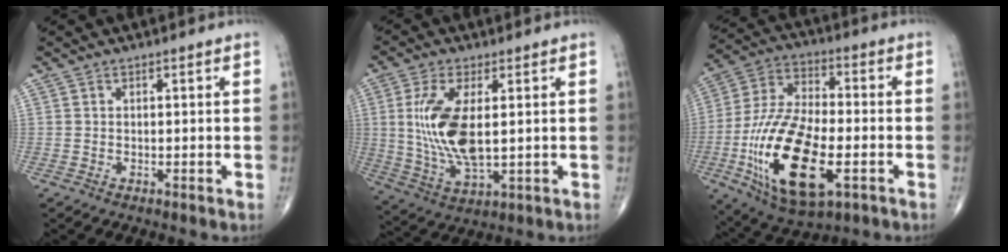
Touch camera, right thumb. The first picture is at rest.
{"total": 12.8, "force": [1.5, 5.4, 11.5], "torque": [-0.242, -0.016, 0.038]}
{"total": 22.6, "force": [-6.4, 10.3, 19.0], "torque": [-0.372, 0.011, -0.105]}